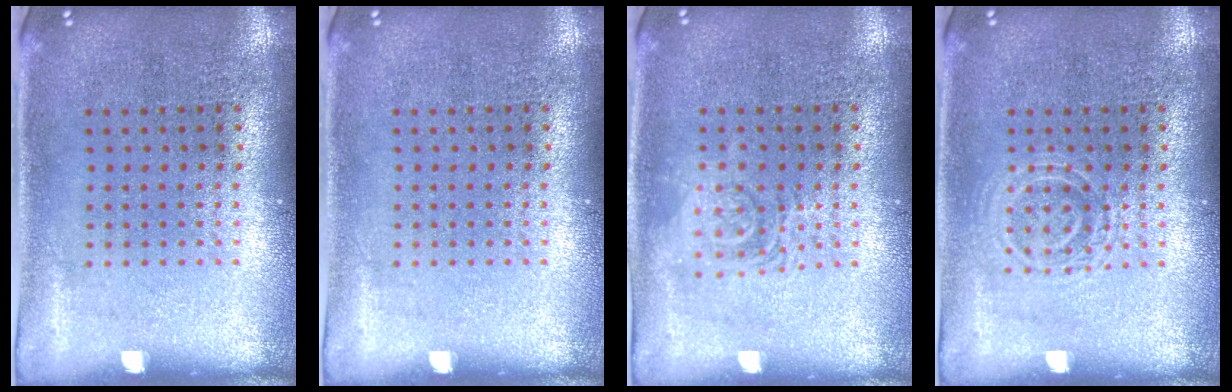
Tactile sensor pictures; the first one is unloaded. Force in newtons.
{"total": 0.0}
{"total": 1.2, "press": 1.2, "slide": 0.2}
{"total": 1.7, "press": 1.7, "slide": 0.4}